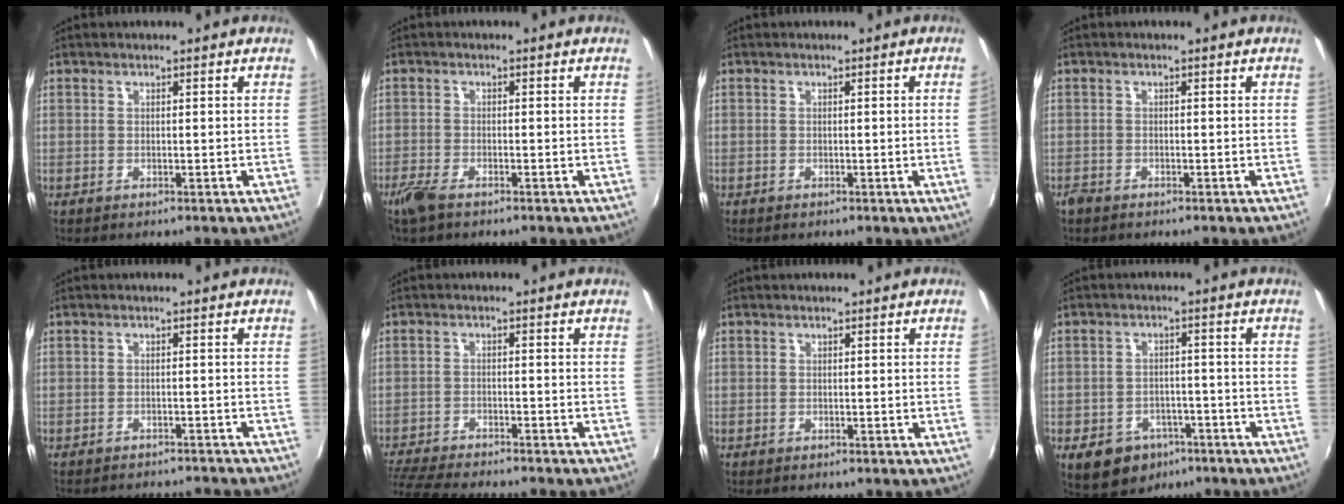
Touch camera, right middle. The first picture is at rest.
{"total": 3.6, "force": [-2.7, 1.1, 2.1], "torque": [-0.057, -0.008, -0.055]}
{"total": 1.4, "force": [0.0, -0.9, 1.1], "torque": [-0.010, -0.011, 0.003]}
{"total": 1.4, "force": [-1.2, 0.8, 0.3], "torque": [-0.008, -0.003, -0.024]}
{"total": 7.8, "force": [-7.2, 1.4, 2.5], "torque": [-0.060, -0.010, -0.097]}
{"total": 10.0, "force": [-9.2, 0.8, 3.9], "torque": [-0.107, -0.022, -0.161]}
{"total": 0.5, "force": [0.1, -0.3, 0.4], "torque": [-0.001, -0.001, 0.000]}
{"total": 10.1, "force": [-5.7, 7.3, 4.1], "torque": [-0.098, 0.006, -0.069]}